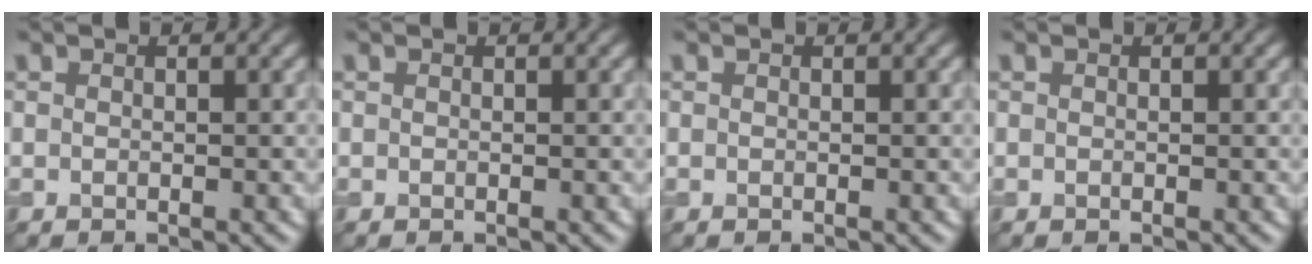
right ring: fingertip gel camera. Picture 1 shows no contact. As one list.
[{"total": 0.0}, {"total": 0.0}, {"total": 0.0}]